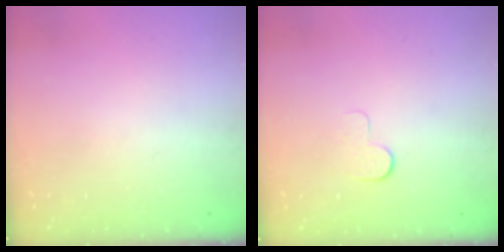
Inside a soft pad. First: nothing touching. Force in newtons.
{"total": 4.9, "press": 4.8, "slide": 0.5}